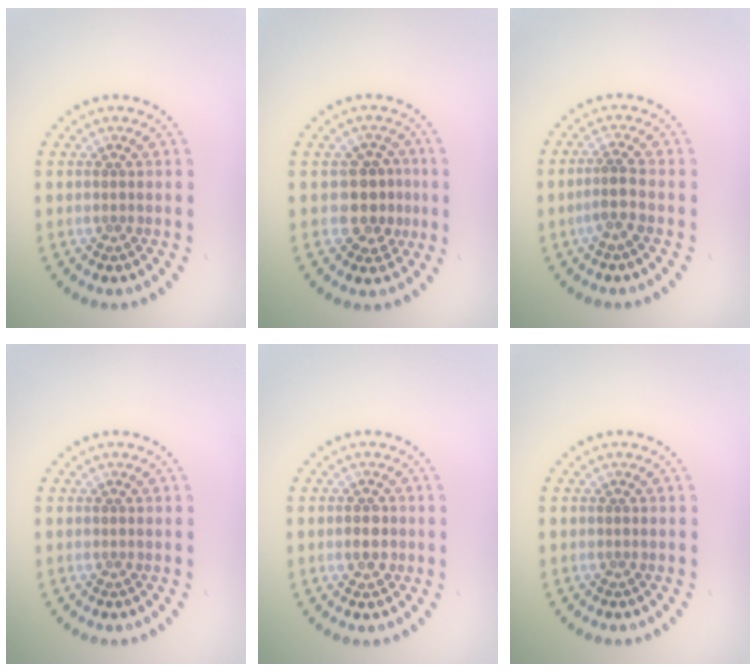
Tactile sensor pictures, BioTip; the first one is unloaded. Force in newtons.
{"total": 3.3, "press": 3.0, "slide": 1.5}
{"total": 1.9, "press": 1.4, "slide": 1.2}
{"total": 0.0}
{"total": 1.5, "press": 1.5, "slide": 0.4}
{"total": 0.0}